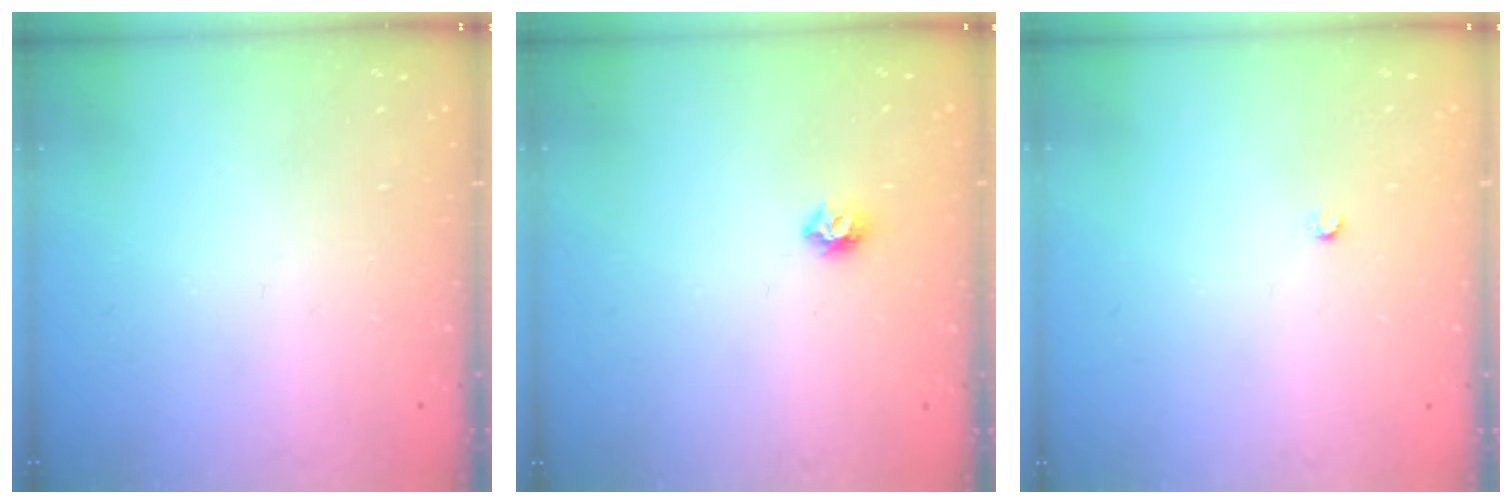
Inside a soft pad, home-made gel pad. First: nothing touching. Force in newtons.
{"total": 6.0, "press": 5.9, "slide": 0.7}
{"total": 2.2, "press": 2.2, "slide": 0.3}